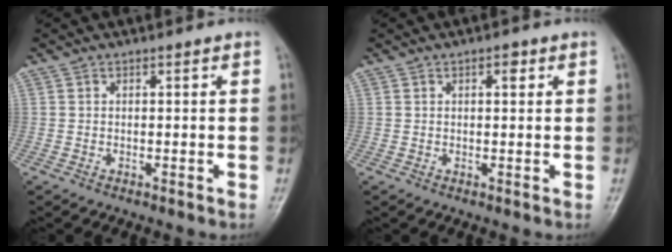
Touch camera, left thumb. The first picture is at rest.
{"total": 1.9, "force": [0.8, 0.9, 1.5], "torque": [-0.016, 0.000, 0.008]}